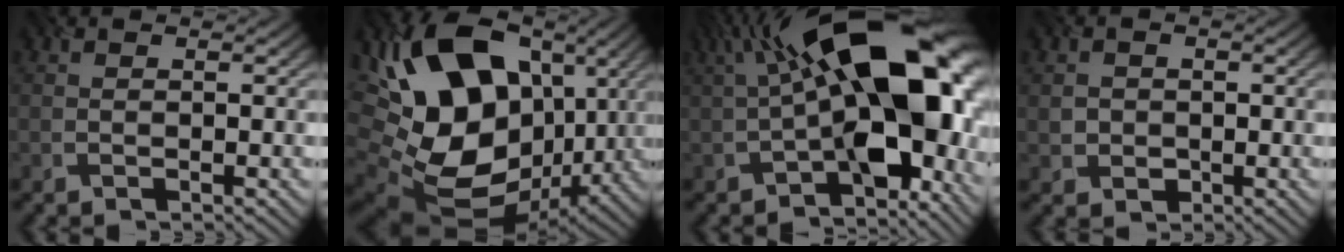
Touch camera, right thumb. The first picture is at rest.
{"total": 18.5, "force": [2.4, 13.4, 12.4], "torque": [-0.251, -0.022, 0.057]}
{"total": 19.8, "force": [0.5, 9.8, 17.2], "torque": [-0.260, 0.006, 0.015]}
{"total": 2.2, "force": [-0.3, 2.1, 0.6], "torque": [-0.016, -0.007, -0.005]}